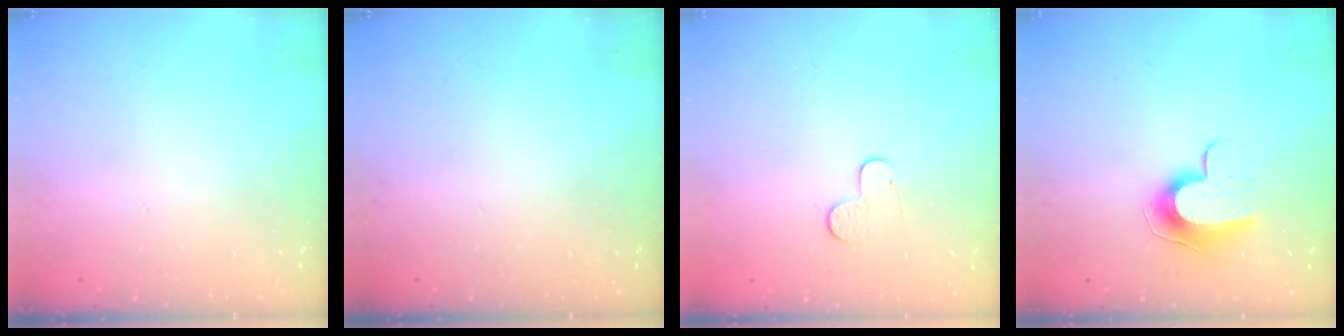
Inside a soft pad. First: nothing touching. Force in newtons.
{"total": 0.0}
{"total": 5.9, "press": 5.9, "slide": 0.4}
{"total": 9.6, "press": 9.6, "slide": 0.3}